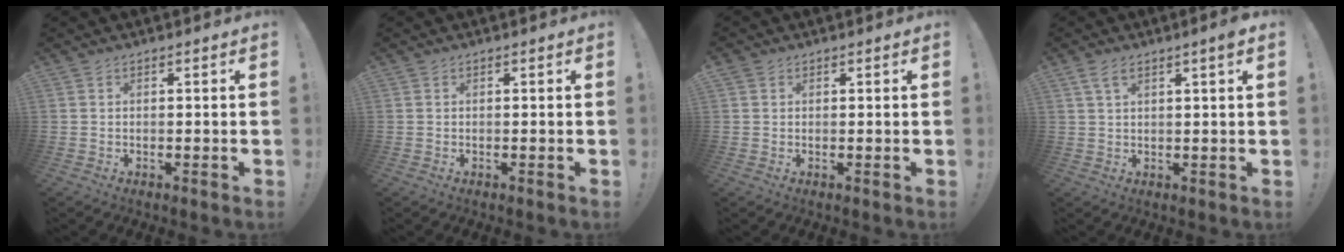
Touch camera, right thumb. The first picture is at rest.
{"total": 0.0}
{"total": 1.2, "force": [0.8, 0.8, 0.4], "torque": [-0.001, -0.003, 0.014]}
{"total": 4.4, "force": [2.2, 0.9, 3.8], "torque": [-0.067, 0.001, 0.037]}